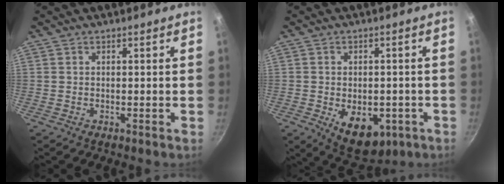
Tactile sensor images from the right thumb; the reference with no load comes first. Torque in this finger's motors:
{"motor_torque": [-0.27, 0.59, 0.38, 0.41, 0.06]}